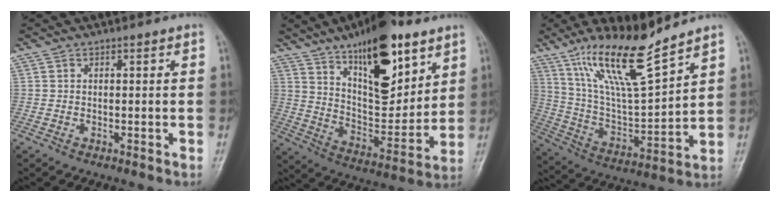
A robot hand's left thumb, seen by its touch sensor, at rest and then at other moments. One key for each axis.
{"total": 21.1, "fx": 11.7, "fy": 8.6, "fz": 15.3, "tx": -0.194, "ty": -0.063, "tz": 0.199}
{"total": 16.5, "fx": 12.0, "fy": 2.7, "fz": 11.0, "tx": -0.191, "ty": -0.066, "tz": 0.236}